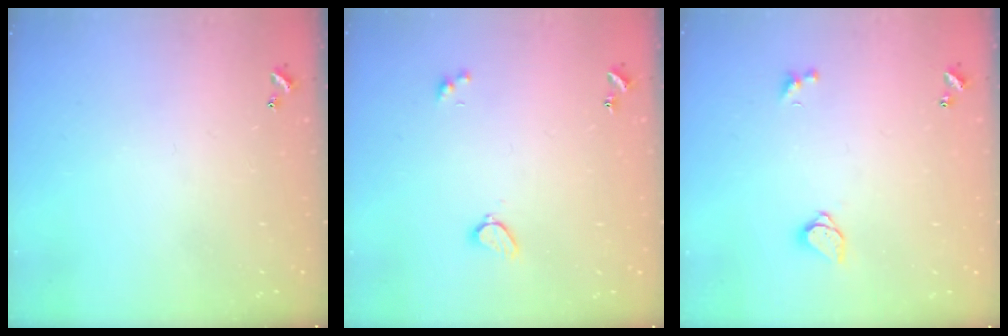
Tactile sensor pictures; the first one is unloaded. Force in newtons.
{"total": 1.9, "press": 1.9, "slide": 0.3}
{"total": 1.6, "press": 1.5, "slide": 0.4}